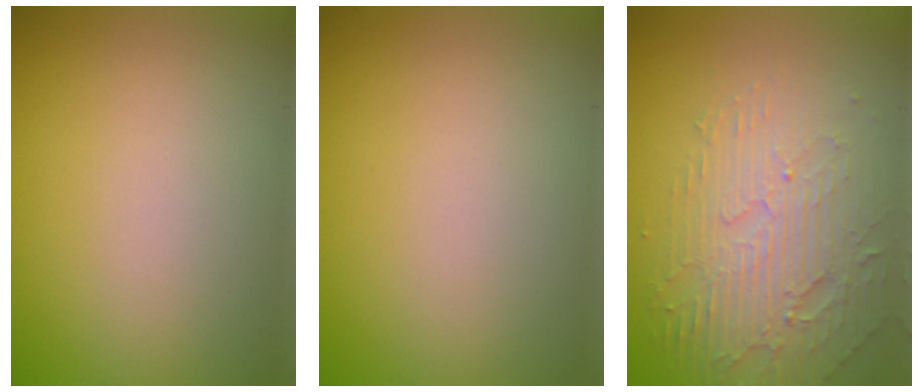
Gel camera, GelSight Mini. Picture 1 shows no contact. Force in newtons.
{"total": 0.0}
{"total": 4.4, "press": 3.9, "slide": 2.2}